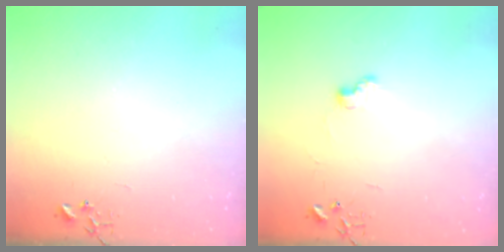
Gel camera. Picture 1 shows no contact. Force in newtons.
{"total": 6.3, "press": 6.2, "slide": 0.9}